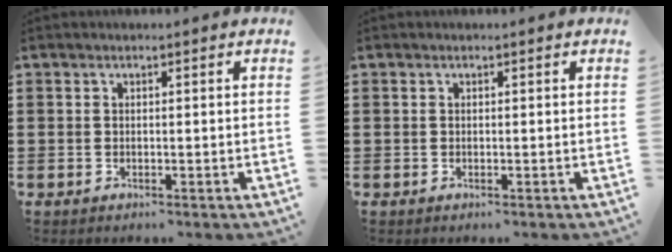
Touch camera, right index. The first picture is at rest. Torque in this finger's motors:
{"motor_torque": [-0.27, 0.29, 0.00, 0.00]}